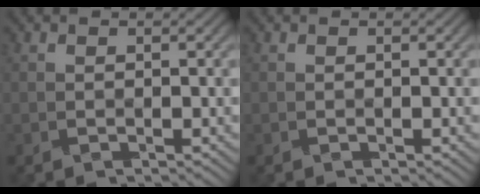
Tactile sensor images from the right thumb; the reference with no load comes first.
{"total": 0.0}